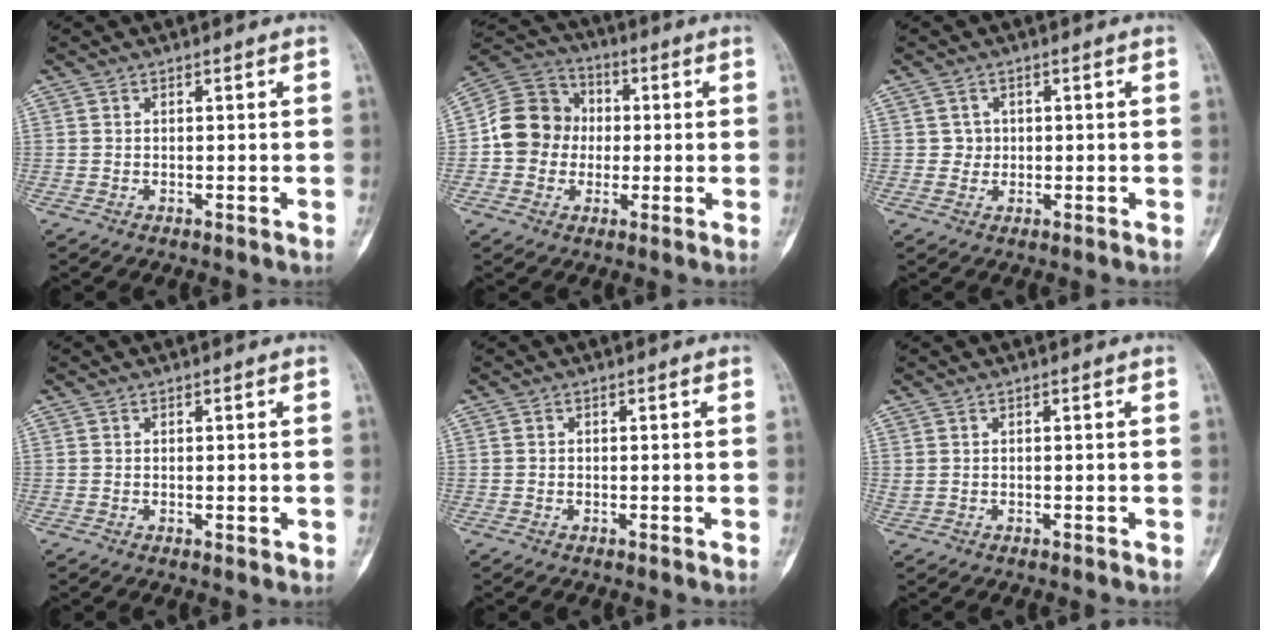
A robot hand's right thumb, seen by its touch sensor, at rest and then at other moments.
{"total": 12.0, "force": [-0.5, 10.9, 5.2], "torque": [-0.071, 0.029, -0.018]}
{"total": 2.0, "force": [0.2, 2.0, 0.2], "torque": [0.009, 0.006, 0.000]}
{"total": 1.2, "force": [-0.2, 0.5, 1.1], "torque": [-0.009, -0.002, -0.002]}
{"total": 0.0}
{"total": 0.6, "force": [0.0, 0.4, 0.4], "torque": [-0.012, 0.004, 0.003]}